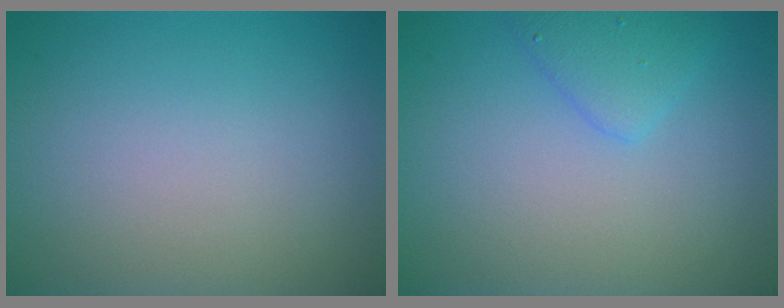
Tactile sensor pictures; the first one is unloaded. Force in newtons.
{"total": 2.1, "press": 2.1, "slide": 0.1}